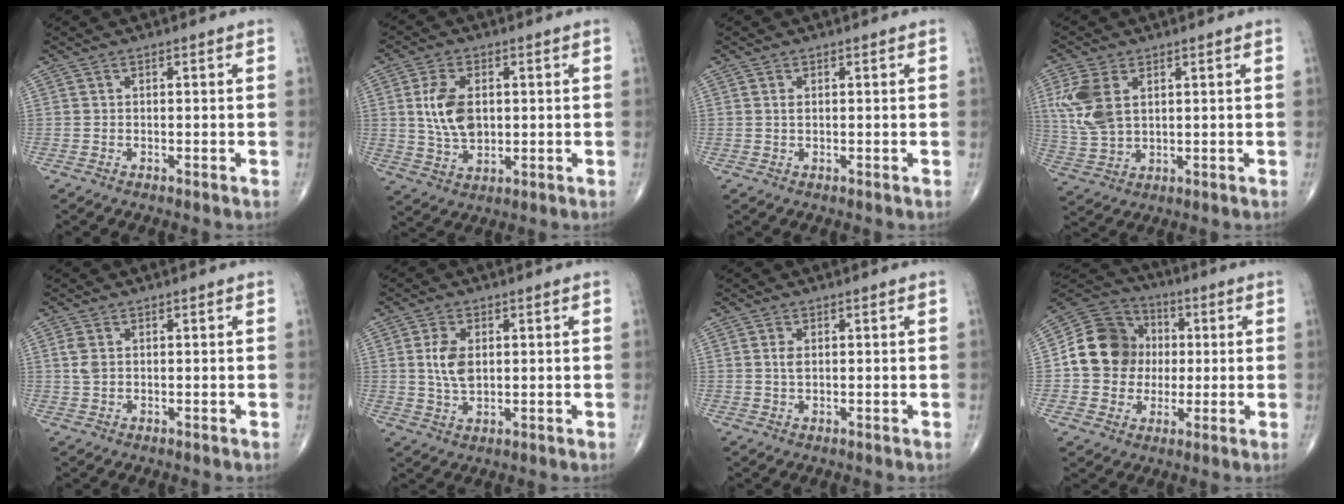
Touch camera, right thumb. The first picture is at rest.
{"total": 9.0, "force": [1.2, 5.5, 7.1], "torque": [-0.131, -0.008, 0.030]}
{"total": 0.9, "force": [0.2, 0.5, 0.7], "torque": [-0.016, 0.000, 0.006]}
{"total": 9.4, "force": [2.8, 5.6, 7.0], "torque": [-0.156, -0.003, 0.065]}
{"total": 2.3, "force": [0.5, 1.4, 1.8], "torque": [-0.045, 0.002, 0.013]}
{"total": 5.8, "force": [0.9, 3.3, 4.7], "torque": [-0.091, -0.006, 0.020]}
{"total": 1.9, "force": [0.4, 1.0, 1.5], "torque": [-0.031, -0.001, 0.009]}
{"total": 14.0, "force": [0.5, 12.6, 6.1], "torque": [-0.079, 0.021, 0.005]}